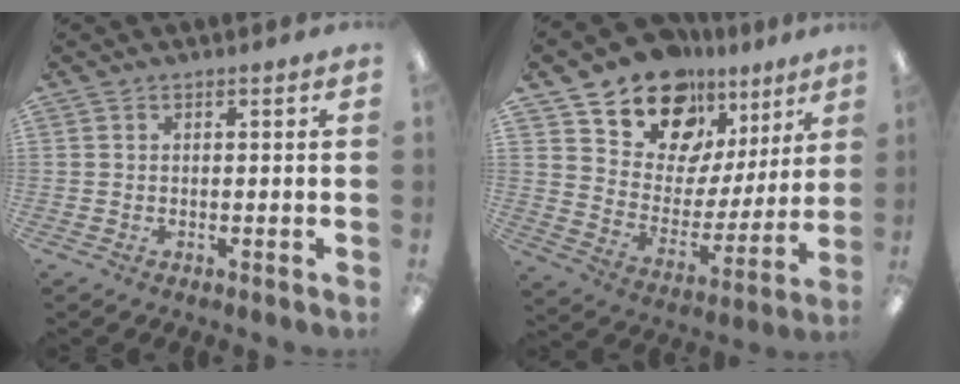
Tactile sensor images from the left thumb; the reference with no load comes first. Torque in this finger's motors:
{"motor_torque": [0.43, 0.67, 1.20, -1.57, 0.10]}